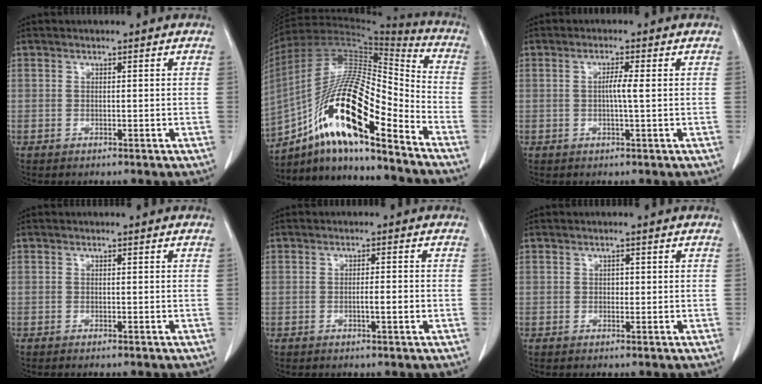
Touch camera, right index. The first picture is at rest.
{"total": 21.2, "force": [-12.2, 3.5, 17.0], "torque": [-0.334, -0.002, -0.218]}
{"total": 2.4, "force": [0.1, -0.3, 2.4], "torque": [-0.046, 0.000, 0.000]}
{"total": 0.6, "force": [-0.5, -0.1, 0.3], "torque": [-0.005, 0.000, -0.008]}
{"total": 2.3, "force": [-0.6, 0.1, 2.2], "torque": [-0.037, 0.002, -0.010]}
{"total": 0.7, "force": [0.1, 0.6, 0.5], "torque": [-0.004, 0.002, 0.000]}